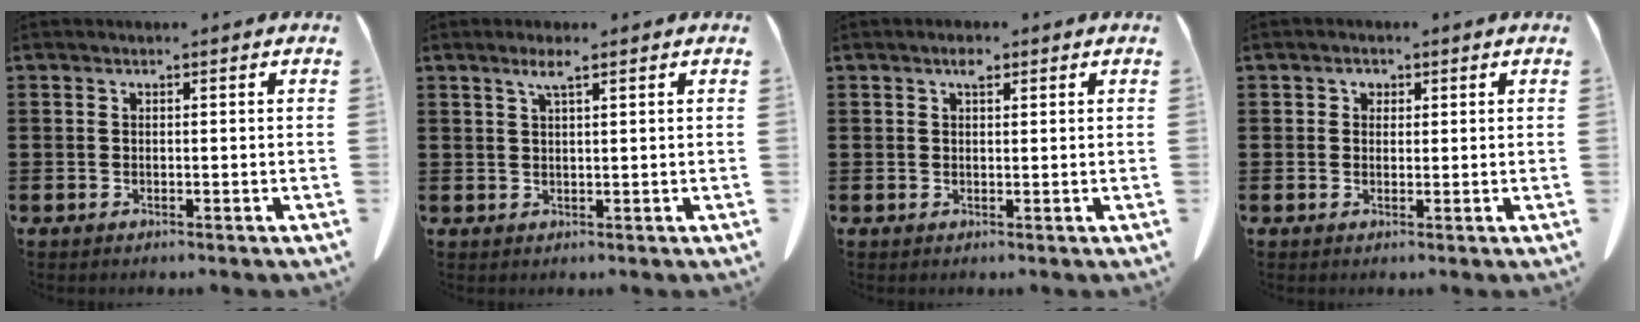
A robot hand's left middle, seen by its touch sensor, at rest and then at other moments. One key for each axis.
{"total": 2.4, "fx": 1.6, "fy": 0.2, "fz": 1.9, "tx": -0.041, "ty": 0.000, "tz": 0.028}
{"total": 2.0, "fx": 1.1, "fy": 0.9, "fz": 1.4, "tx": -0.024, "ty": 0.001, "tz": 0.018}
{"total": 1.2, "fx": 0.5, "fy": 1.0, "fz": 0.5, "tx": -0.012, "ty": 0.005, "tz": 0.010}